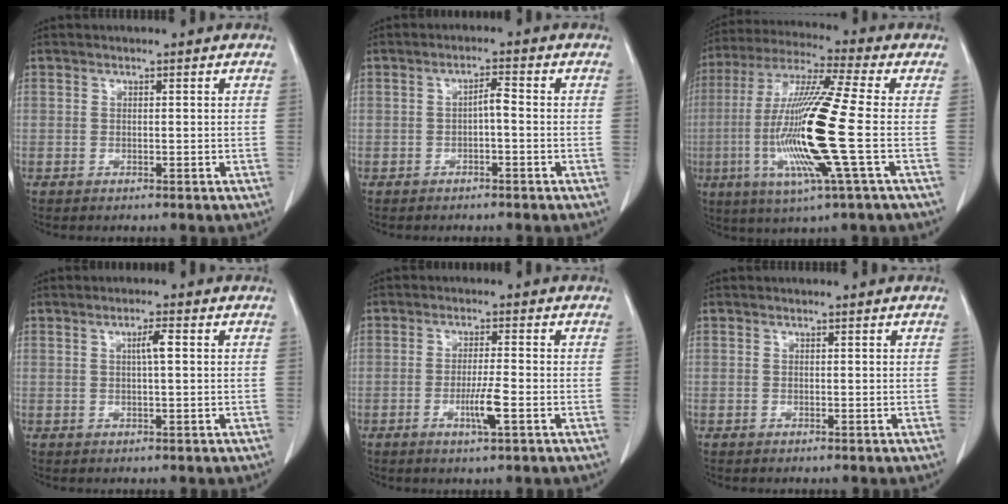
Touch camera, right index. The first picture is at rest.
{"total": 2.2, "force": [-0.5, 0.4, 2.1], "torque": [-0.034, 0.006, -0.009]}
{"total": 17.9, "force": [-3.1, -0.4, 17.6], "torque": [-0.365, -0.011, -0.068]}
{"total": 2.5, "force": [0.5, 0.1, 2.4], "torque": [-0.042, 0.002, 0.007]}
{"total": 4.6, "force": [-1.7, -0.1, 4.3], "torque": [-0.079, -0.008, -0.030]}
{"total": 0.0}